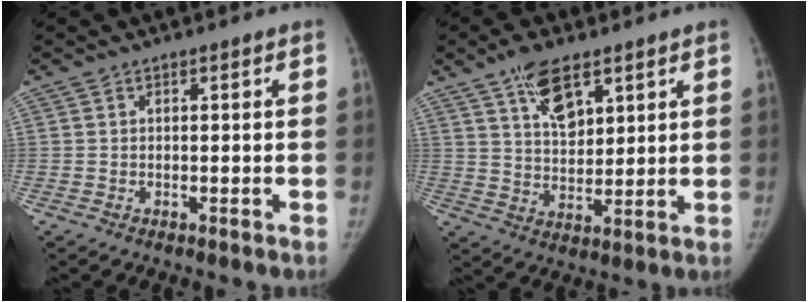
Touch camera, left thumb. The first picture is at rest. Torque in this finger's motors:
{"motor_torque": [0.91, 0.59, 0.76, -1.02, 0.07]}